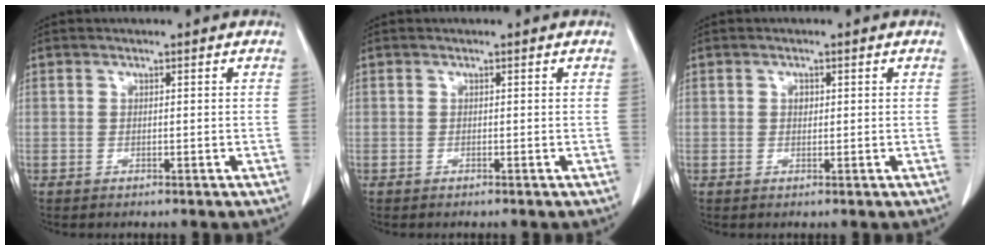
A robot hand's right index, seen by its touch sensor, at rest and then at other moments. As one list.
[{"total": 0.0}, {"total": 1.0, "force": [0.2, 0.7, 0.6], "torque": [-0.010, 0.002, 0.003]}]